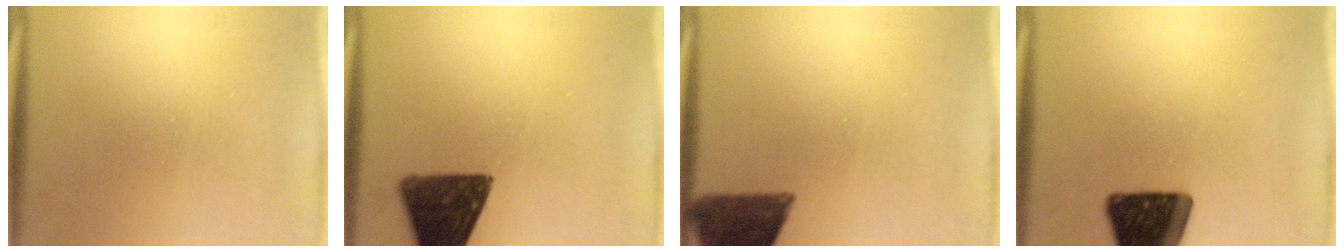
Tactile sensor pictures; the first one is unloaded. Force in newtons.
{"total": 13.1}
{"total": 11.6}
{"total": 16.2}